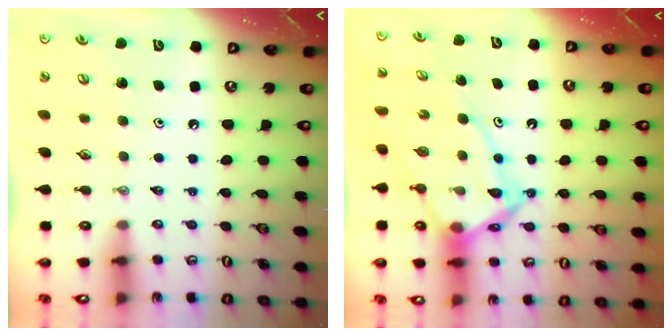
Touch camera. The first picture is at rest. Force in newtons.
{"total": 13.7, "press": 13.6, "slide": 1.1}